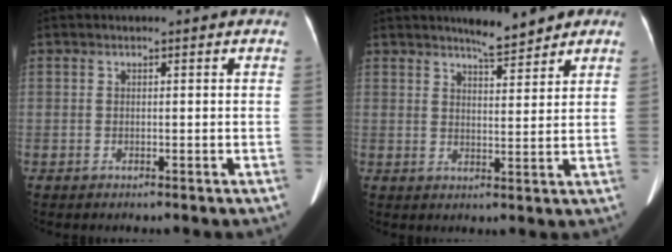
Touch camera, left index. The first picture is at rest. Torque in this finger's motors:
{"motor_torque": [0.99, -1.15, -0.01, 0.00]}